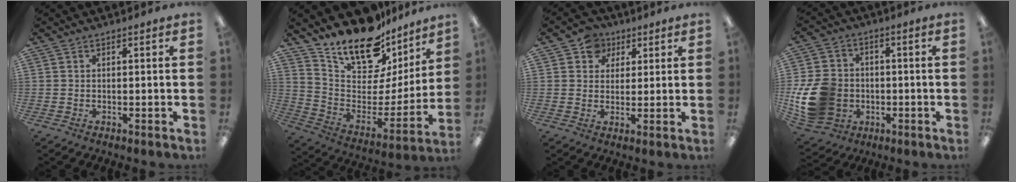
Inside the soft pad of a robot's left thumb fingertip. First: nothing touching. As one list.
[{"total": 19.4, "force": [16.0, 8.2, 7.3], "torque": [-0.142, -0.119, 0.286]}, {"total": 6.4, "force": [3.4, 5.2, 1.3], "torque": [-0.026, -0.003, 0.062]}, {"total": 16.0, "force": [-2.9, 13.2, 8.5], "torque": [-0.189, 0.022, -0.045]}]